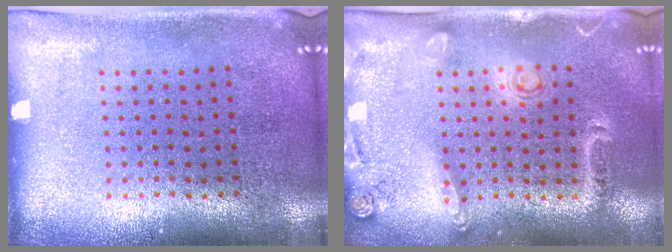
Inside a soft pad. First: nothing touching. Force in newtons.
{"total": 1.5, "press": 1.3, "slide": 0.8}